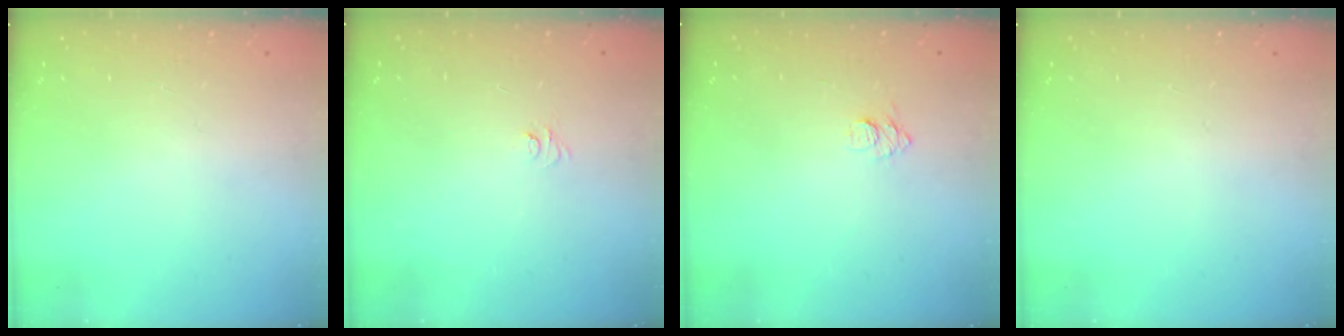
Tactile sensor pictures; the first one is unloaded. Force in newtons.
{"total": 4.0, "press": 4.0, "slide": 0.4}
{"total": 6.4, "press": 6.4, "slide": 0.7}
{"total": 0.0}